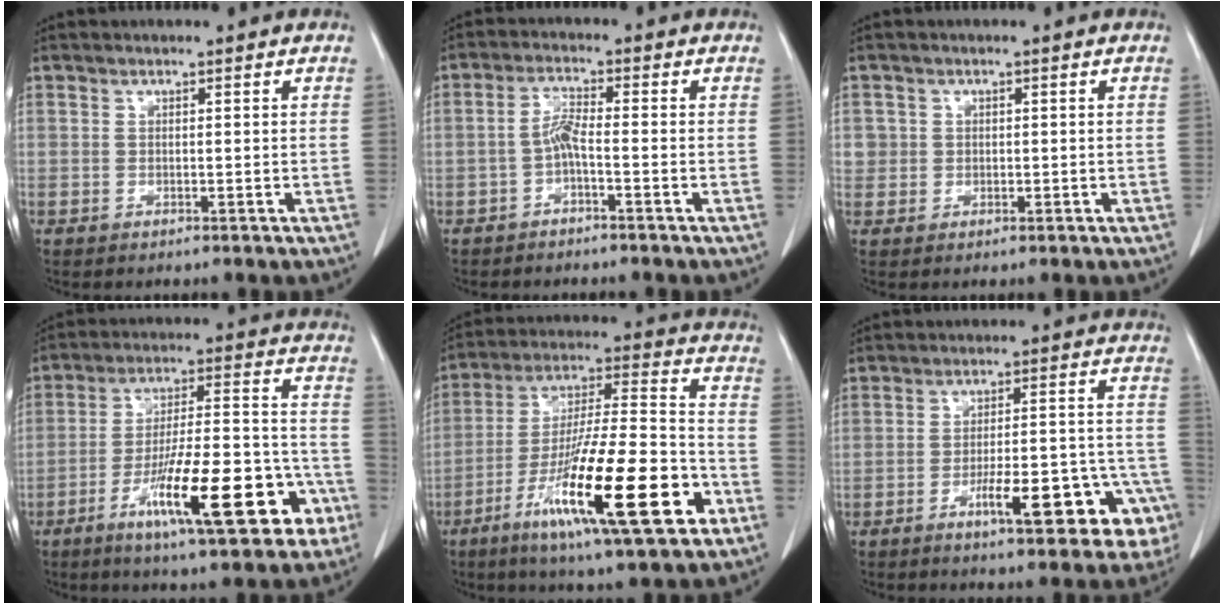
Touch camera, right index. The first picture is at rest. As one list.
[{"total": 4.1, "force": [-1.5, 0.2, 3.8], "torque": [-0.080, 0.010, -0.031]}, {"total": 2.2, "force": [0.2, 2.2, 0.1], "torque": [0.008, 0.006, 0.006]}, {"total": 19.2, "force": [-9.0, 3.8, 16.5], "torque": [-0.240, 0.017, -0.132]}, {"total": 23.2, "force": [-10.2, 2.5, 20.6], "torque": [-0.347, -0.029, -0.169]}, {"total": 14.2, "force": [-6.9, 3.3, 12.0], "torque": [-0.108, 0.036, -0.084]}]